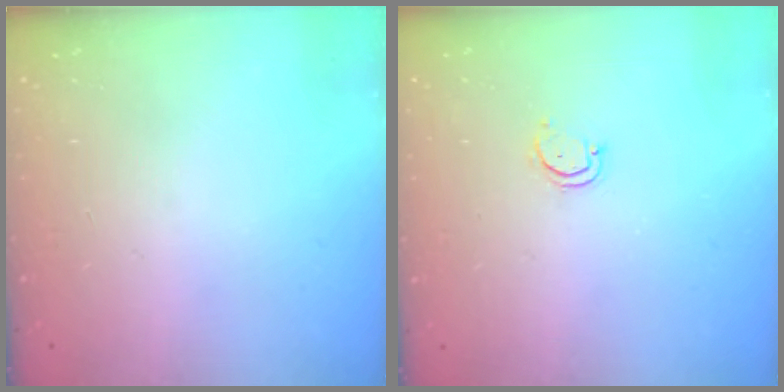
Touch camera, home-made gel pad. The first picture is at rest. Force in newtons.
{"total": 2.6, "press": 2.6, "slide": 0.2}